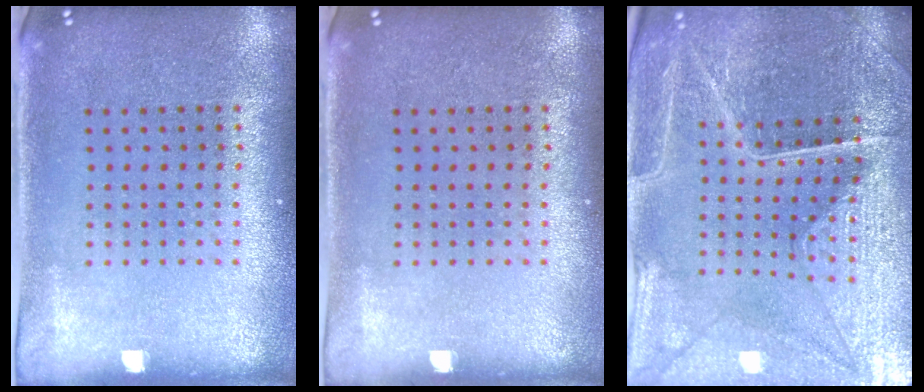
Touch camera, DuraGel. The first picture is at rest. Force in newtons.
{"total": 0.0}
{"total": 4.0, "press": 4.0, "slide": 0.6}